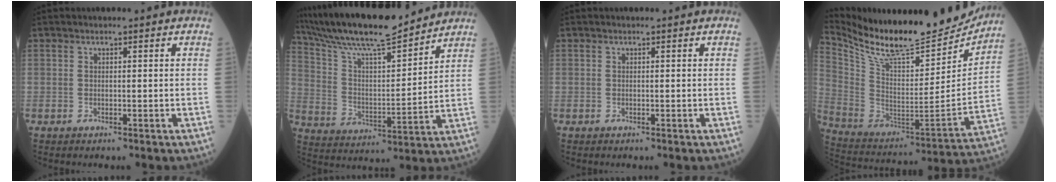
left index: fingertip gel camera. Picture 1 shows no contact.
{"total": 18.6, "force": [16.2, 1.6, 9.1], "torque": [-0.177, 0.015, 0.287]}
{"total": 0.0}
{"total": 23.9, "force": [21.3, 4.5, 9.8], "torque": [-0.189, -0.047, 0.338]}